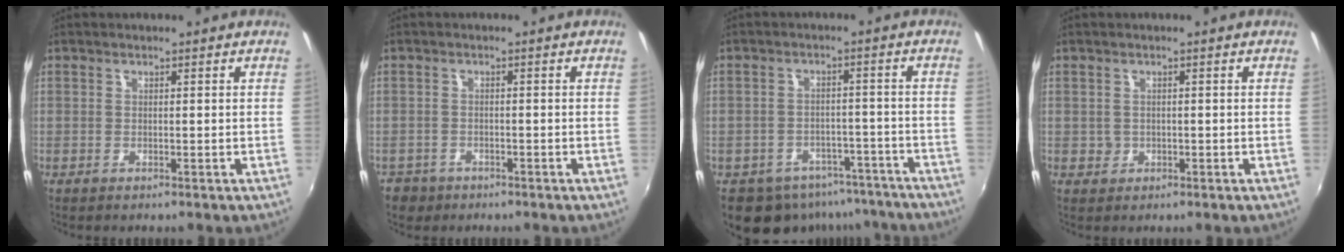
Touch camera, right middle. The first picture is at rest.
{"total": 4.1, "force": [-2.5, 3.0, 0.9], "torque": [-0.036, -0.004, -0.042]}
{"total": 13.0, "force": [-9.8, 7.6, 3.8], "torque": [-0.086, 0.015, -0.110]}
{"total": 1.6, "force": [-0.2, 1.6, 0.2], "torque": [0.000, -0.003, -0.002]}